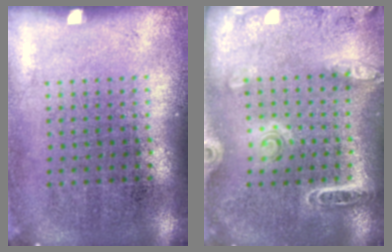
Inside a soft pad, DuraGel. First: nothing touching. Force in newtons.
{"total": 1.7, "press": 1.7, "slide": 0.1}